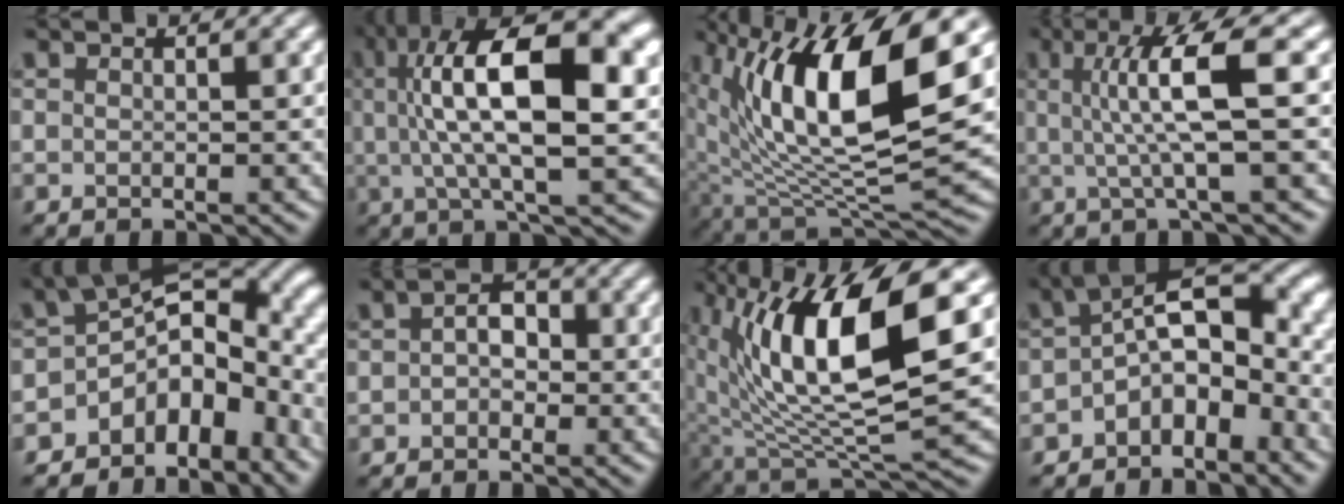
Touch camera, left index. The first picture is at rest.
{"total": 13.5, "force": [2.7, 4.6, 12.4], "torque": [-0.211, 0.017, 0.043]}
{"total": 14.9, "force": [5.1, 5.5, 12.9], "torque": [-0.233, -0.002, 0.091]}
{"total": 6.7, "force": [1.0, 1.1, 6.6], "torque": [-0.121, 0.008, 0.018]}
{"total": 10.1, "force": [-4.4, 6.8, 6.0], "torque": [-0.070, -0.004, -0.082]}
{"total": 2.7, "force": [-0.2, 2.0, 1.8], "torque": [-0.026, 0.006, -0.012]}
{"total": 14.1, "force": [3.8, 4.6, 12.7], "torque": [-0.226, 0.003, 0.071]}
{"total": 8.0, "force": [-2.5, 4.5, 6.2], "torque": [-0.080, 0.014, -0.052]}